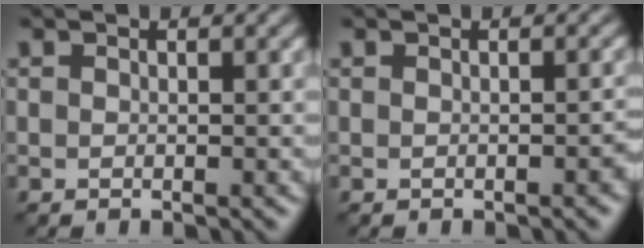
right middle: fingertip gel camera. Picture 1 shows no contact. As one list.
[{"total": 0.7, "force": [-0.4, 0.2, 0.5], "torque": [-0.008, 0.003, -0.003]}]